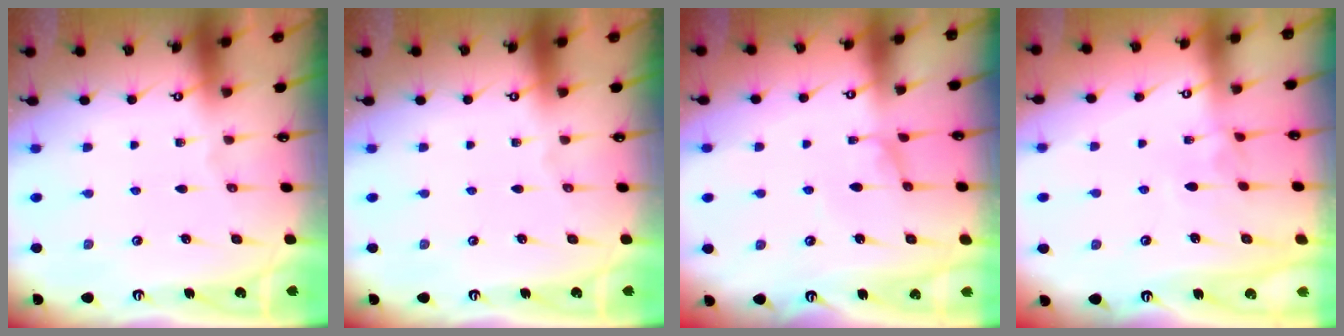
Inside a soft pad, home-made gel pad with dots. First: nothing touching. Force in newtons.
{"total": 0.0}
{"total": 0.7, "press": 0.5, "slide": 0.4}
{"total": 2.8, "press": 2.8, "slide": 0.4}